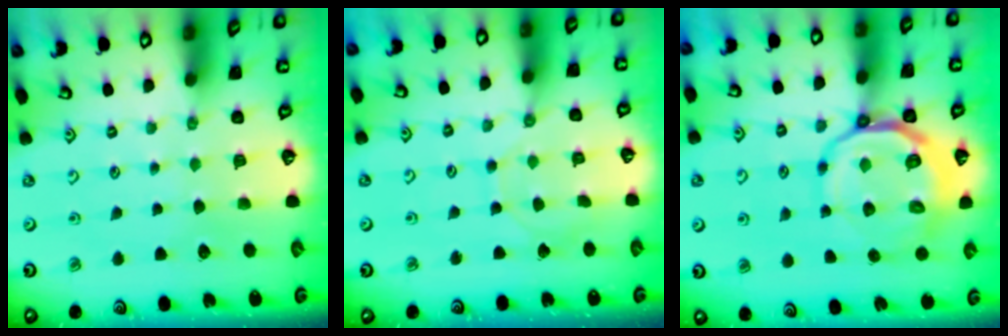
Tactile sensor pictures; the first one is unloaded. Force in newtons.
{"total": 5.8, "press": 5.7, "slide": 0.6}
{"total": 11.9, "press": 11.6, "slide": 2.6}